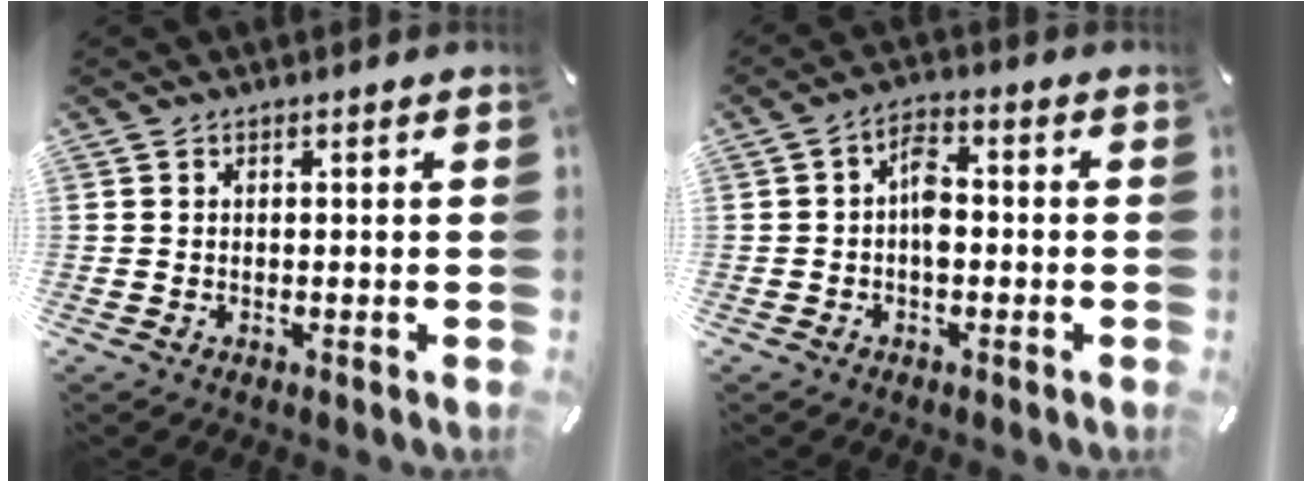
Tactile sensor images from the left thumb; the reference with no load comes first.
{"total": 5.6, "force": [-0.8, 3.2, 4.5], "torque": [-0.087, 0.013, -0.014]}